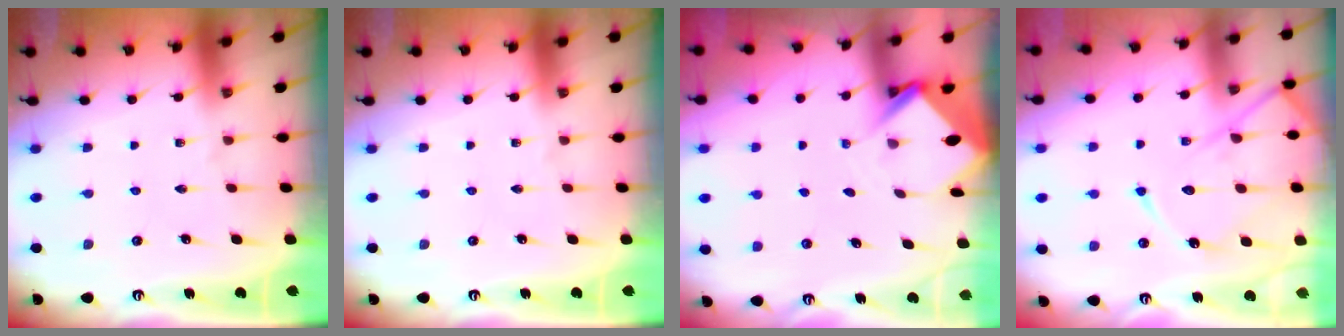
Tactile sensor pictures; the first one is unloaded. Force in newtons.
{"total": 0.0}
{"total": 3.8, "press": 3.7, "slide": 0.3}
{"total": 12.5, "press": 12.5, "slide": 0.8}